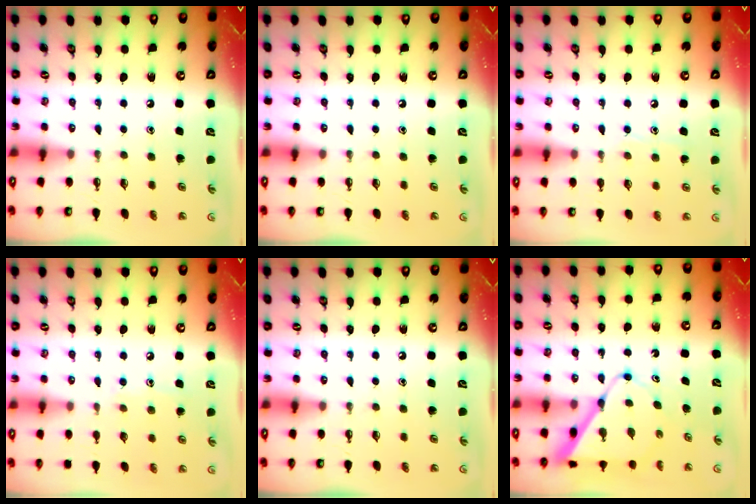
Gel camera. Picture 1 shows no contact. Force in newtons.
{"total": 0.0}
{"total": 7.7, "press": 7.6, "slide": 0.5}
{"total": 6.5, "press": 6.5, "slide": 0.7}
{"total": 0.0}
{"total": 9.3, "press": 9.2, "slide": 0.7}